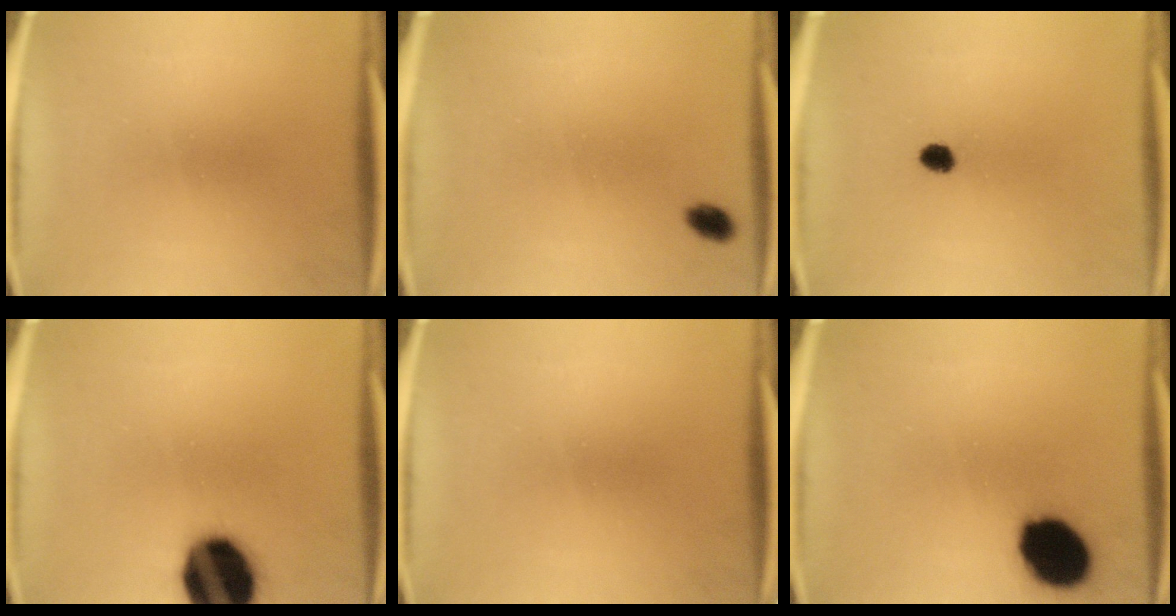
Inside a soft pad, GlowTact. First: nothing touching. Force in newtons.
{"total": 2.2}
{"total": 2.3}
{"total": 19.8}
{"total": 0.0}
{"total": 14.4}